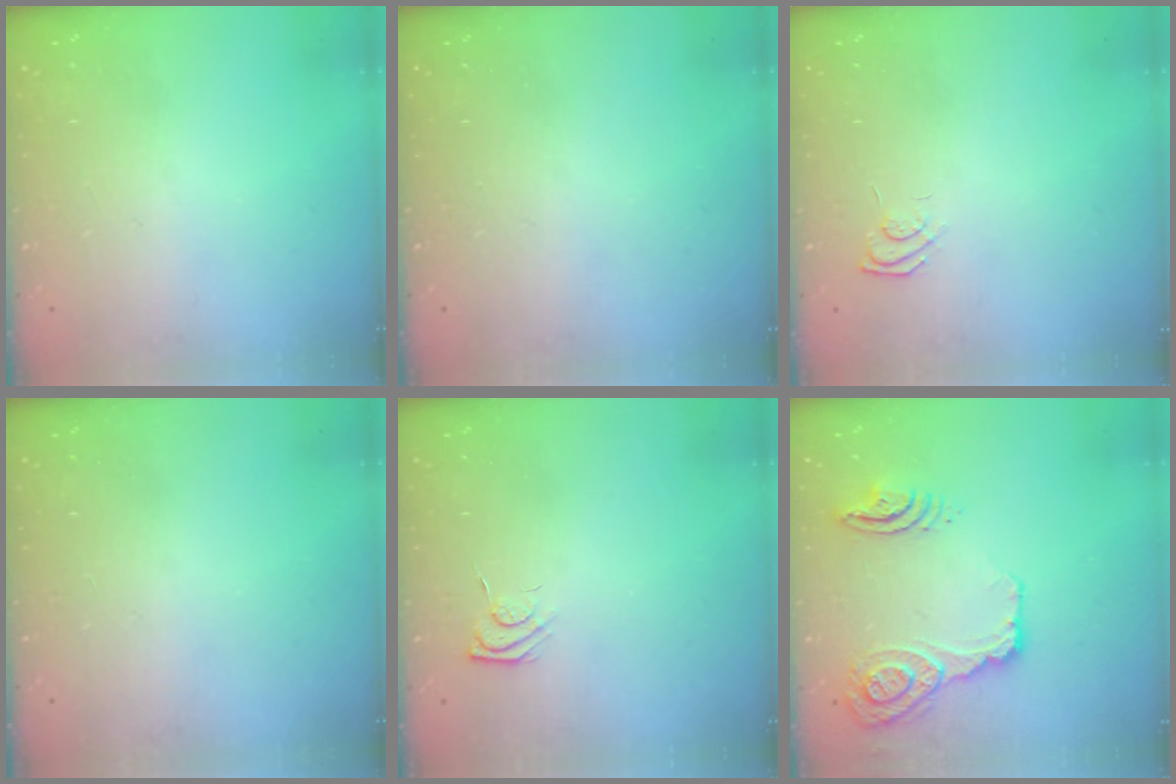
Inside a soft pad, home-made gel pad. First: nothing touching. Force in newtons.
{"total": 0.0}
{"total": 6.1, "press": 5.9, "slide": 1.4}
{"total": 0.0}
{"total": 4.9, "press": 4.7, "slide": 1.1}
{"total": 30.8, "press": 21.2, "slide": 22.4}